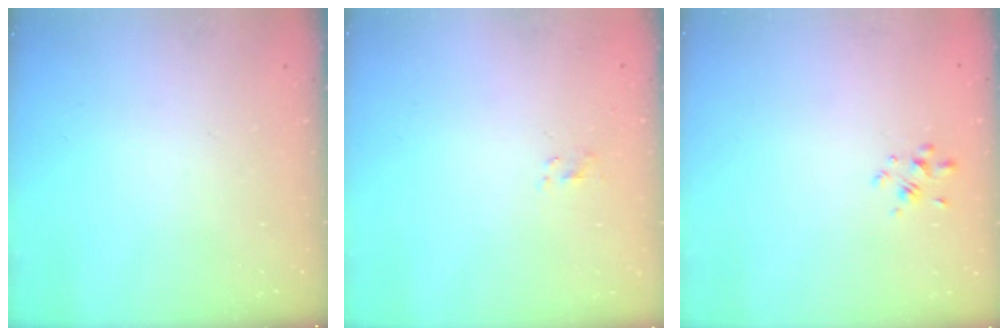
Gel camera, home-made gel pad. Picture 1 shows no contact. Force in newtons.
{"total": 0.8, "press": 0.5, "slide": 0.6}
{"total": 2.2, "press": 2.0, "slide": 0.9}